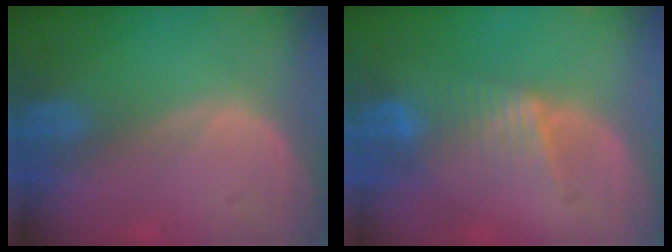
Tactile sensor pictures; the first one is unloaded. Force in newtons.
{"total": 4.5, "press": 4.5, "slide": 0.5}